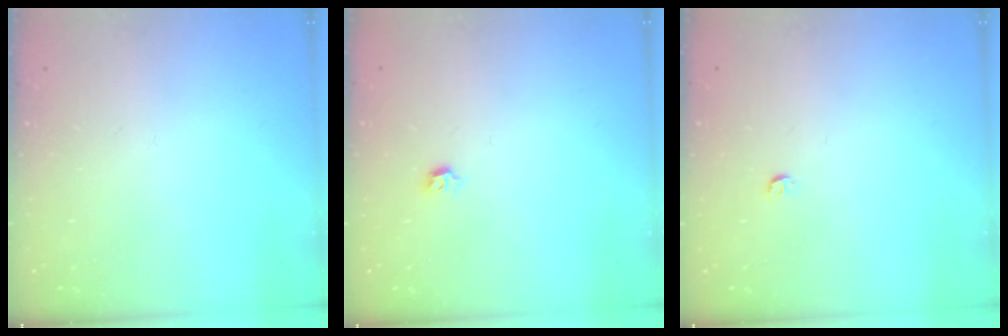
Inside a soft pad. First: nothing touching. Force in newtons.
{"total": 2.8, "press": 2.7, "slide": 0.8}
{"total": 3.1, "press": 3.1, "slide": 0.5}